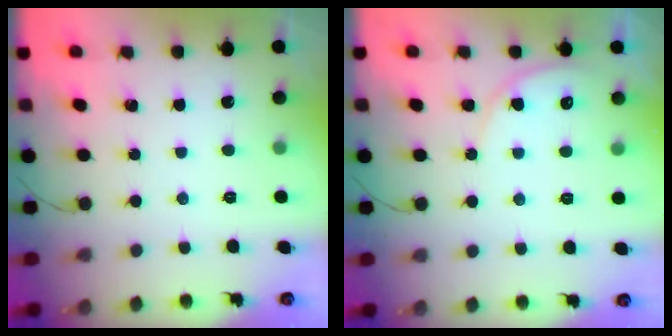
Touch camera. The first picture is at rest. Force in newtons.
{"total": 6.7, "press": 6.7, "slide": 0.6}